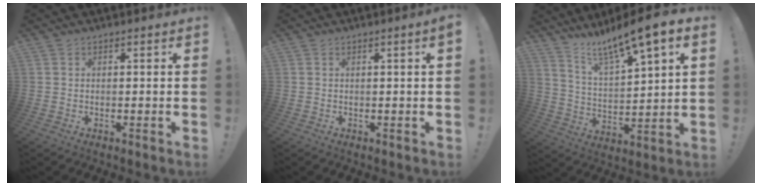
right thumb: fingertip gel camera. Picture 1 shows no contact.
{"total": 1.6, "force": [0.3, -0.3, 1.6], "torque": [-0.019, -0.005, 0.002]}
{"total": 11.8, "force": [9.8, 0.8, 6.5], "torque": [-0.117, -0.079, 0.158]}